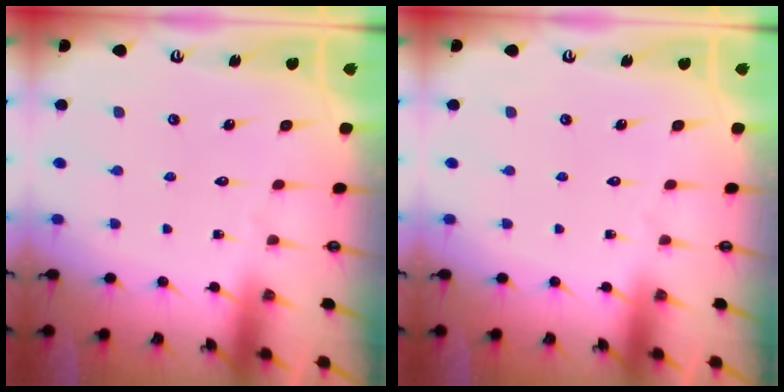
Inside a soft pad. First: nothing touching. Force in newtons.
{"total": 0.0}